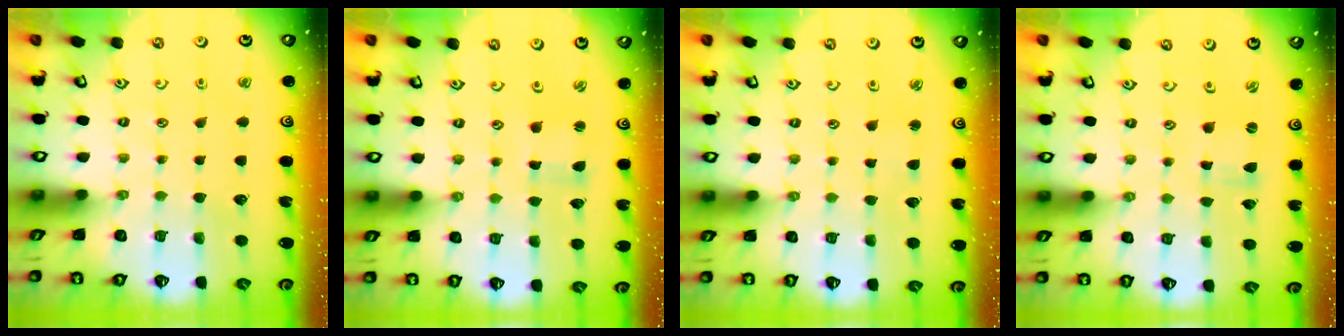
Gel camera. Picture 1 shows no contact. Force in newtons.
{"total": 0.8, "press": 0.8, "slide": 0.2}
{"total": 1.6, "press": 1.5, "slide": 0.2}
{"total": 0.0}